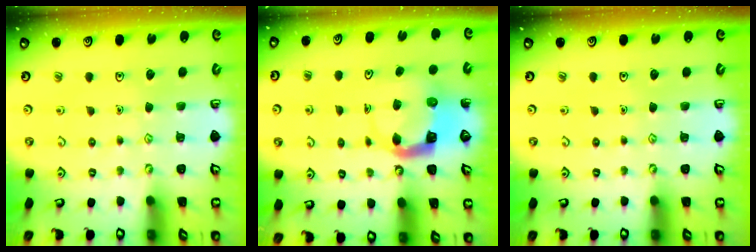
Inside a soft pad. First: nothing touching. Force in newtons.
{"total": 4.8, "press": 4.8, "slide": 0.5}
{"total": 0.0}